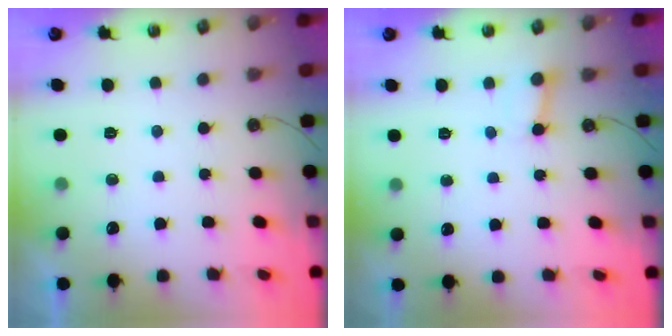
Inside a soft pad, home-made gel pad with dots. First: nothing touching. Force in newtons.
{"total": 2.3, "press": 2.3, "slide": 0.1}